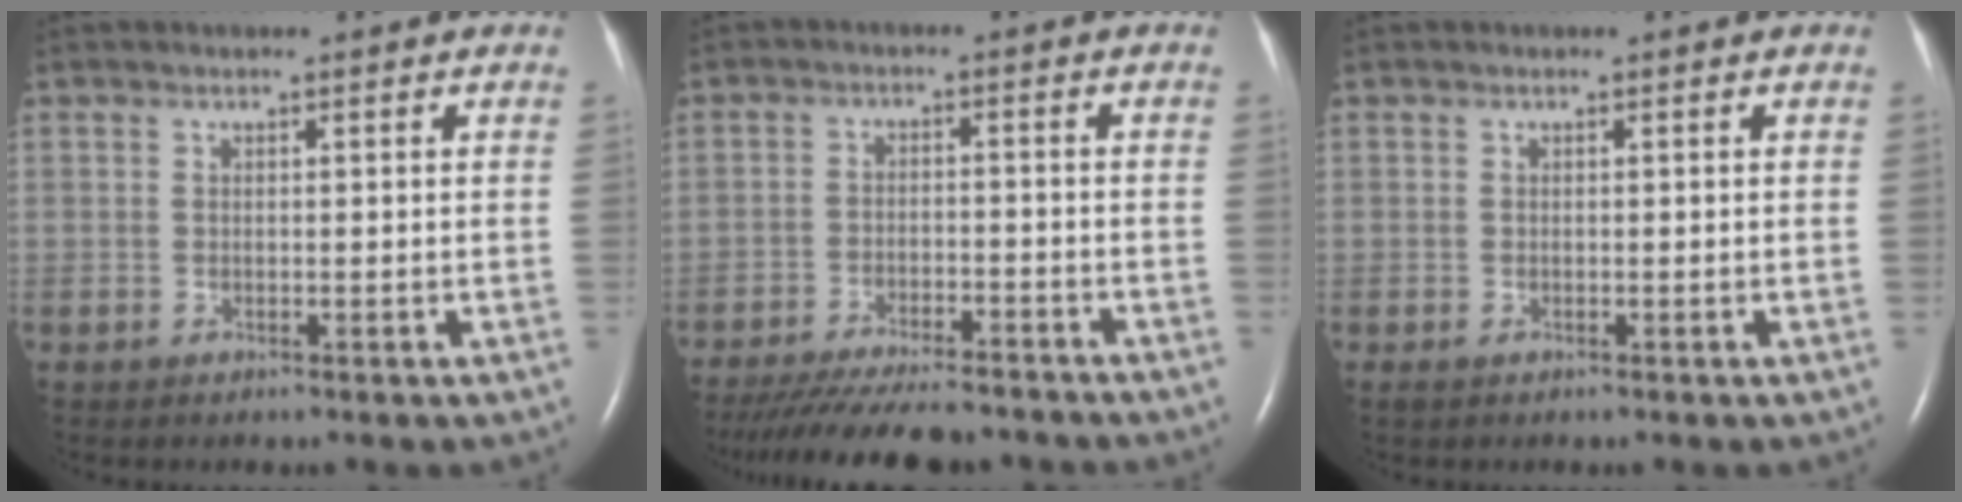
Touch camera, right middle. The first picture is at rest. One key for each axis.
{"total": 14.9, "fx": -13.3, "fy": 2.6, "fz": 6.3, "tx": -0.118, "ty": -0.024, "tz": -0.192}
{"total": 0.0}